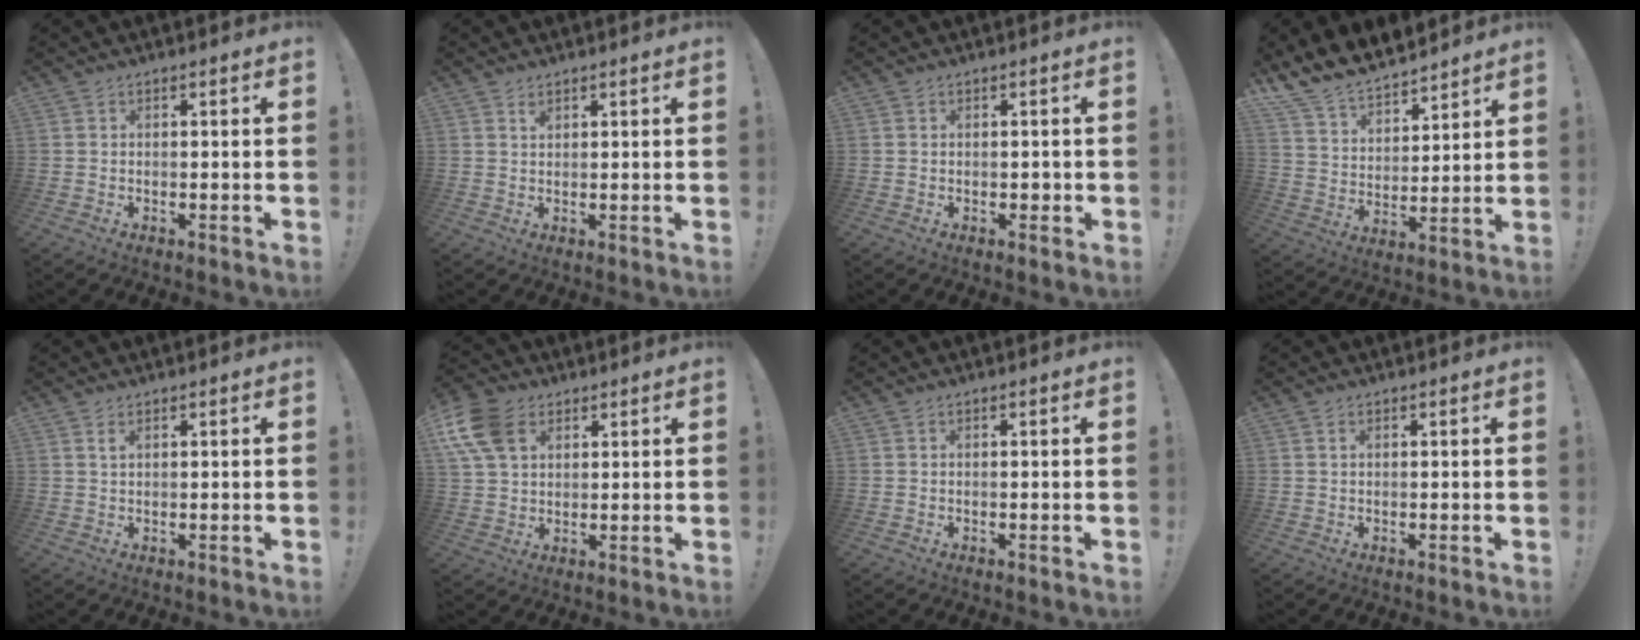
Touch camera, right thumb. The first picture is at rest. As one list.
[{"total": 1.3, "force": [1.0, 0.7, 0.5], "torque": [0.002, -0.006, 0.017]}, {"total": 1.1, "force": [-0.2, 0.9, 0.5], "torque": [-0.002, 0.001, -0.006]}, {"total": 11.3, "force": [10.6, 3.4, 2.0], "torque": [-0.067, -0.093, 0.201]}, {"total": 1.6, "force": [0.9, 0.5, 1.2], "torque": [-0.021, -0.001, 0.015]}, {"total": 12.9, "force": [5.3, 9.1, 7.5], "torque": [-0.146, -0.014, 0.105]}, {"total": 0.0}, {"total": 0.8, "force": [0.3, 0.4, 0.6], "torque": [-0.016, 0.003, 0.007]}]